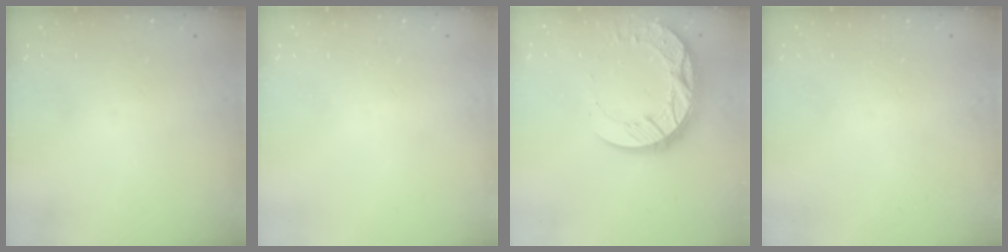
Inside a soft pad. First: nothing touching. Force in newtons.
{"total": 0.0}
{"total": 14.6, "press": 14.5, "slide": 1.1}
{"total": 0.0}